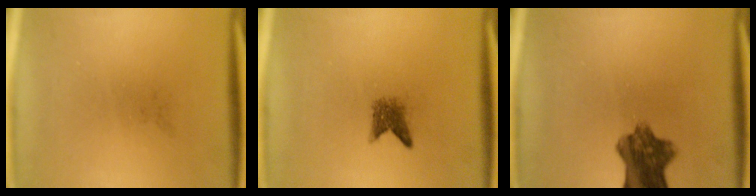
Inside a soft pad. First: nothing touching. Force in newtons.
{"total": 2.3}
{"total": 8.1}